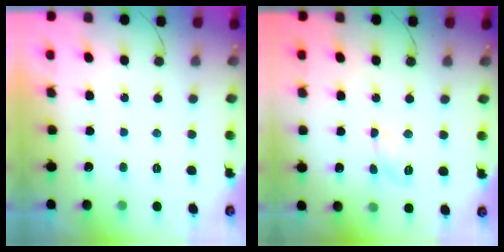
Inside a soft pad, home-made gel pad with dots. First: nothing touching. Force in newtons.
{"total": 5.0, "press": 5.0, "slide": 0.5}